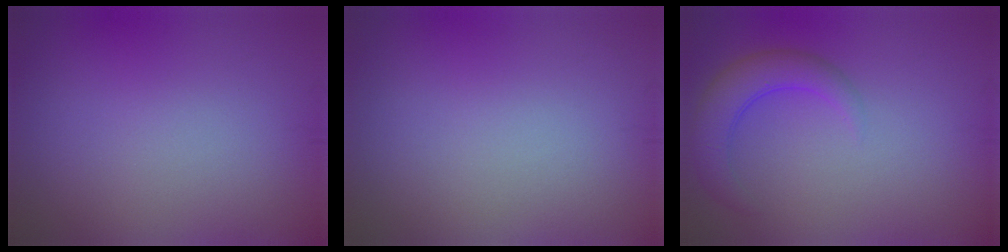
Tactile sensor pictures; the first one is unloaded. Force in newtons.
{"total": 0.0}
{"total": 3.7, "press": 3.7, "slide": 0.3}